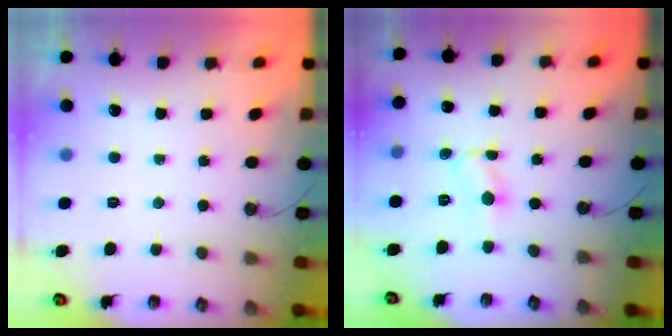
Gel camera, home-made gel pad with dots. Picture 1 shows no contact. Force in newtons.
{"total": 0.9, "press": 0.8, "slide": 0.2}